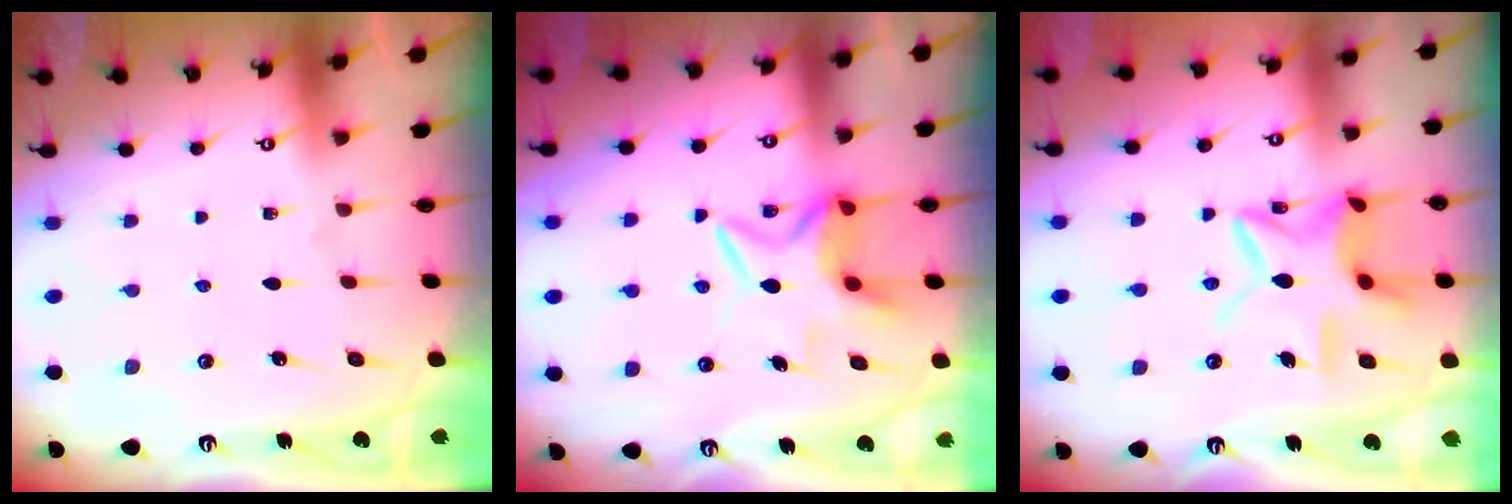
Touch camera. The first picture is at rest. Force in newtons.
{"total": 7.3, "press": 7.2, "slide": 0.5}
{"total": 12.5, "press": 12.5, "slide": 1.0}